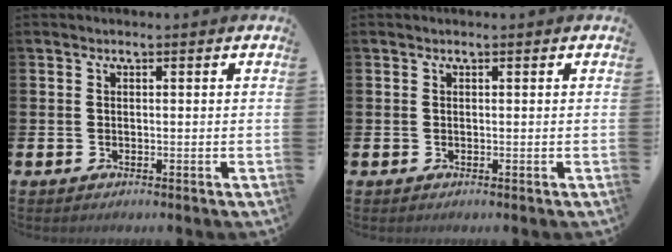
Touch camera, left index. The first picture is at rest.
{"total": 0.0}